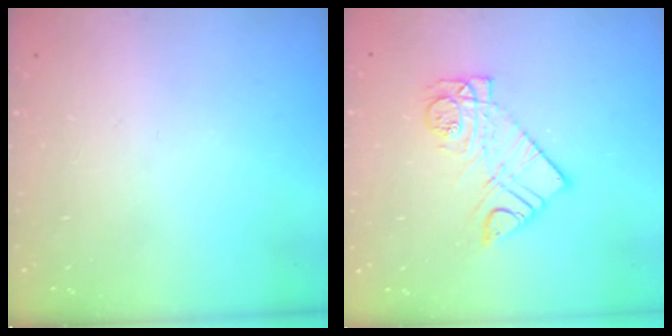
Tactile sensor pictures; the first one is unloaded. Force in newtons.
{"total": 10.5, "press": 10.4, "slide": 0.9}